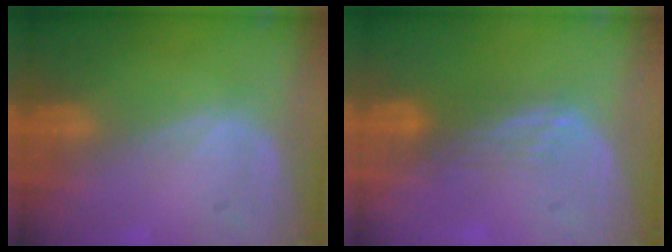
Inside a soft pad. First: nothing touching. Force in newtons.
{"total": 3.1, "press": 2.6, "slide": 1.7}